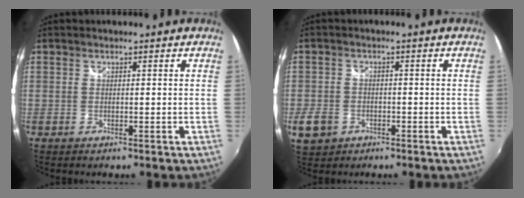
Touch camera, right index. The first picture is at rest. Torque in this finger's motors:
{"motor_torque": [-0.07, -0.12, -0.43, -0.21]}